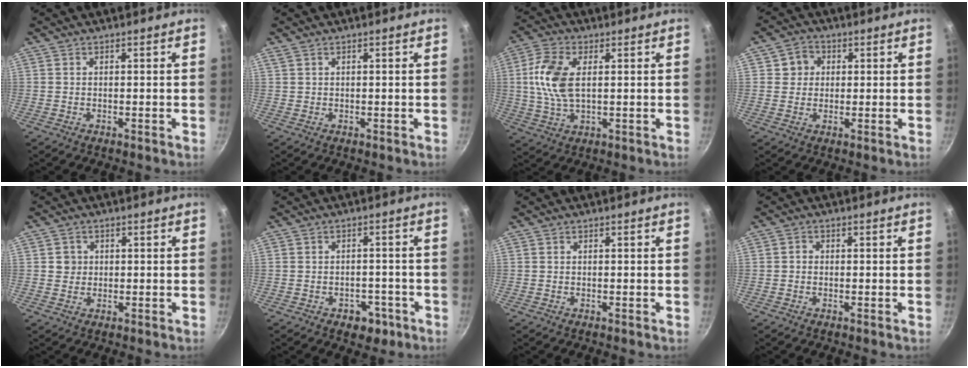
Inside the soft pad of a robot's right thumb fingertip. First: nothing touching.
{"total": 0.6, "force": [0.4, 0.3, 0.3], "torque": [-0.007, 0.003, 0.010]}
{"total": 10.2, "force": [1.6, 5.4, 8.4], "torque": [-0.172, 0.007, 0.028]}
{"total": 4.5, "force": [1.0, 4.2, 1.3], "torque": [0.013, 0.004, 0.008]}
{"total": 2.4, "force": [0.3, 2.4, 0.5], "torque": [0.005, 0.005, 0.002]}
{"total": 5.1, "force": [-2.5, 3.7, 2.5], "torque": [-0.008, 0.022, -0.021]}
{"total": 0.0}
{"total": 1.1, "force": [-0.1, 1.0, 0.5], "torque": [-0.008, 0.005, -0.004]}